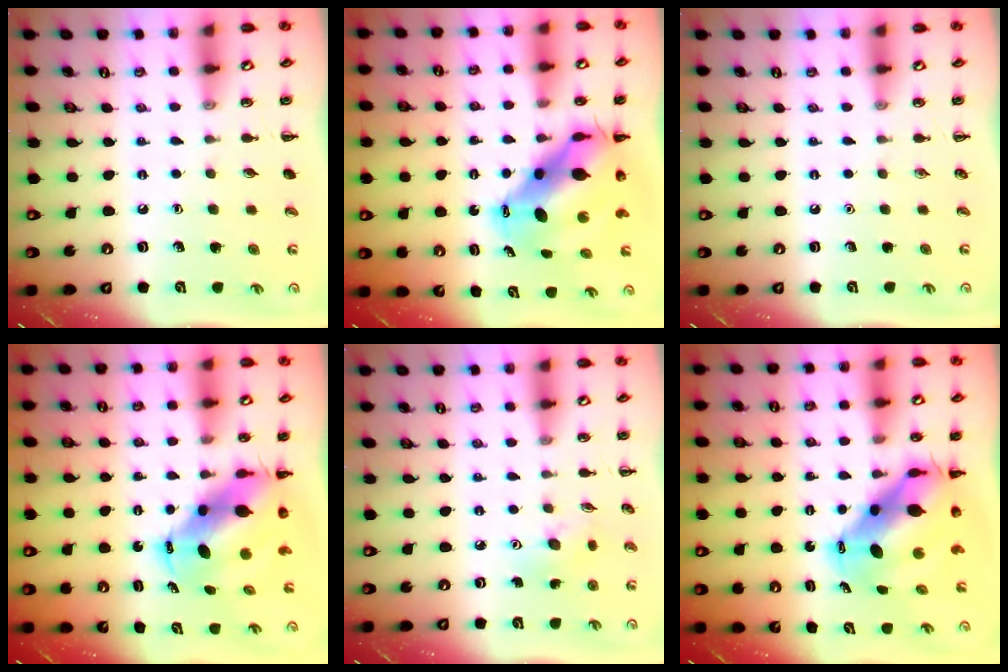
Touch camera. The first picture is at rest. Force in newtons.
{"total": 12.2, "press": 11.8, "slide": 3.2}
{"total": 0.0}
{"total": 9.6, "press": 9.3, "slide": 2.5}
{"total": 3.3, "press": 3.2, "slide": 0.9}
{"total": 11.3, "press": 11.0, "slide": 2.6}